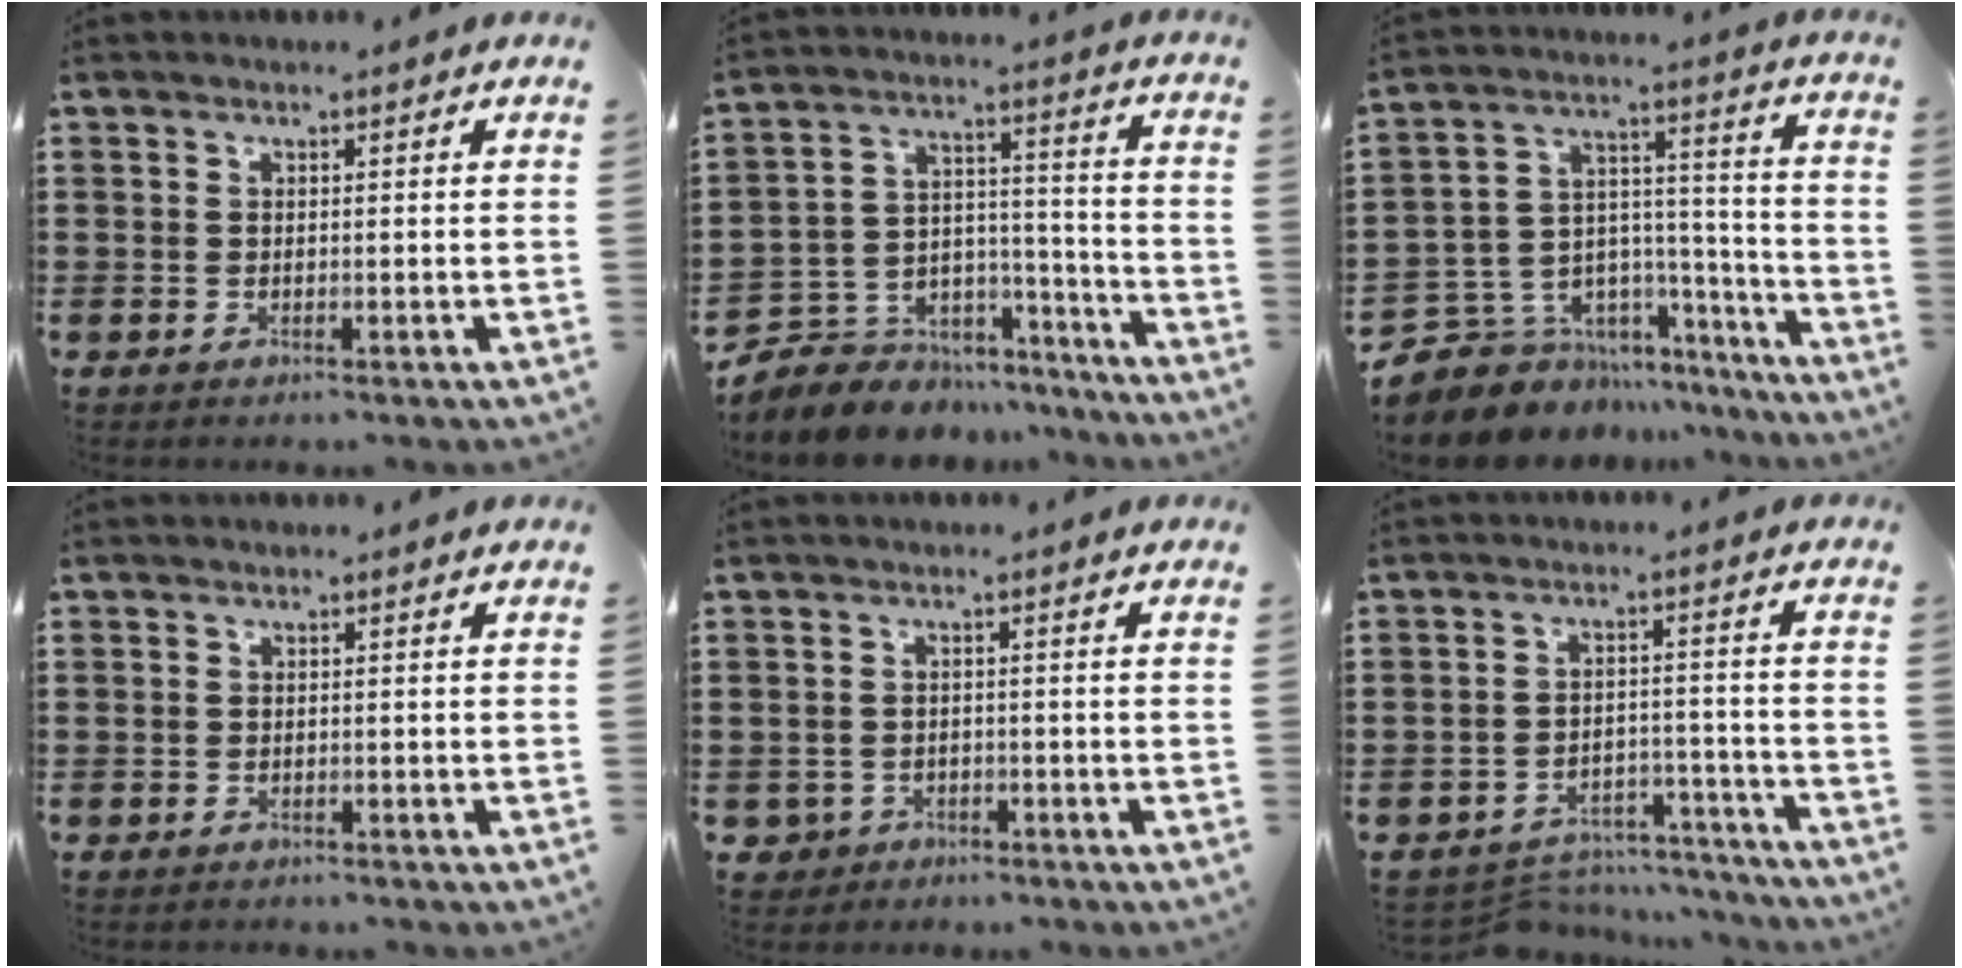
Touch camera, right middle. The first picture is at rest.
{"total": 6.0, "force": [-4.9, 3.5, -0.3], "torque": [-0.015, 0.005, -0.096]}
{"total": 8.5, "force": [-6.3, 5.6, 0.9], "torque": [-0.043, 0.008, -0.115]}
{"total": 0.5, "force": [-0.5, 0.3, -0.1], "torque": [0.003, 0.004, -0.011]}
{"total": 1.7, "force": [-1.3, 1.0, 0.0], "torque": [-0.008, 0.000, -0.031]}
{"total": 4.9, "force": [-4.8, 0.9, 0.6], "torque": [-0.017, 0.009, -0.100]}